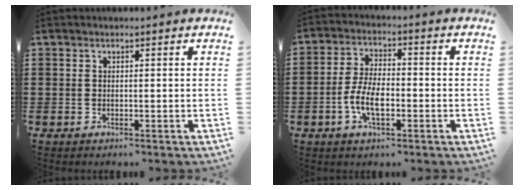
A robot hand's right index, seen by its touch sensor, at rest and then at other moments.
{"total": 6.8, "force": [-2.2, 3.0, 5.7], "torque": [-0.139, -0.006, -0.048]}